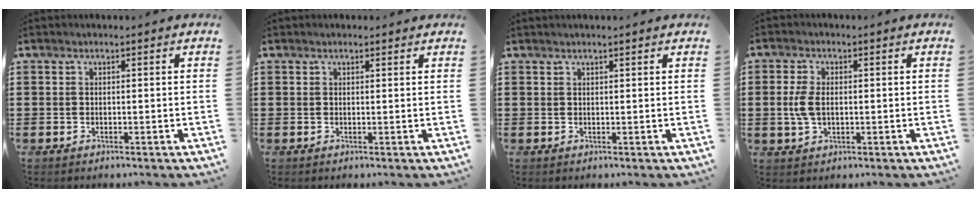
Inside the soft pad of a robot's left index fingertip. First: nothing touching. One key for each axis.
{"total": 0.8, "fx": 0.6, "fy": 0.3, "fz": 0.3, "tx": -0.006, "ty": 0.003, "tz": 0.012}
{"total": 0.8, "fx": 0.7, "fy": 0.0, "fz": 0.5, "tx": -0.009, "ty": -0.001, "tz": 0.013}
{"total": 4.2, "fx": 0.1, "fy": 2.4, "fz": 3.4, "tx": -0.090, "ty": 0.000, "tz": -0.006}